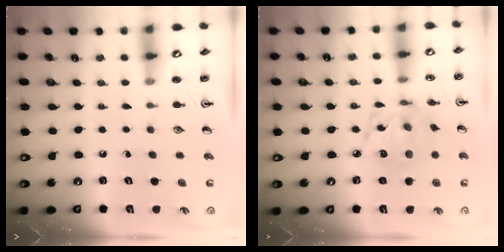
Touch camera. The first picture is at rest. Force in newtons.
{"total": 11.1, "press": 11.1, "slide": 0.8}